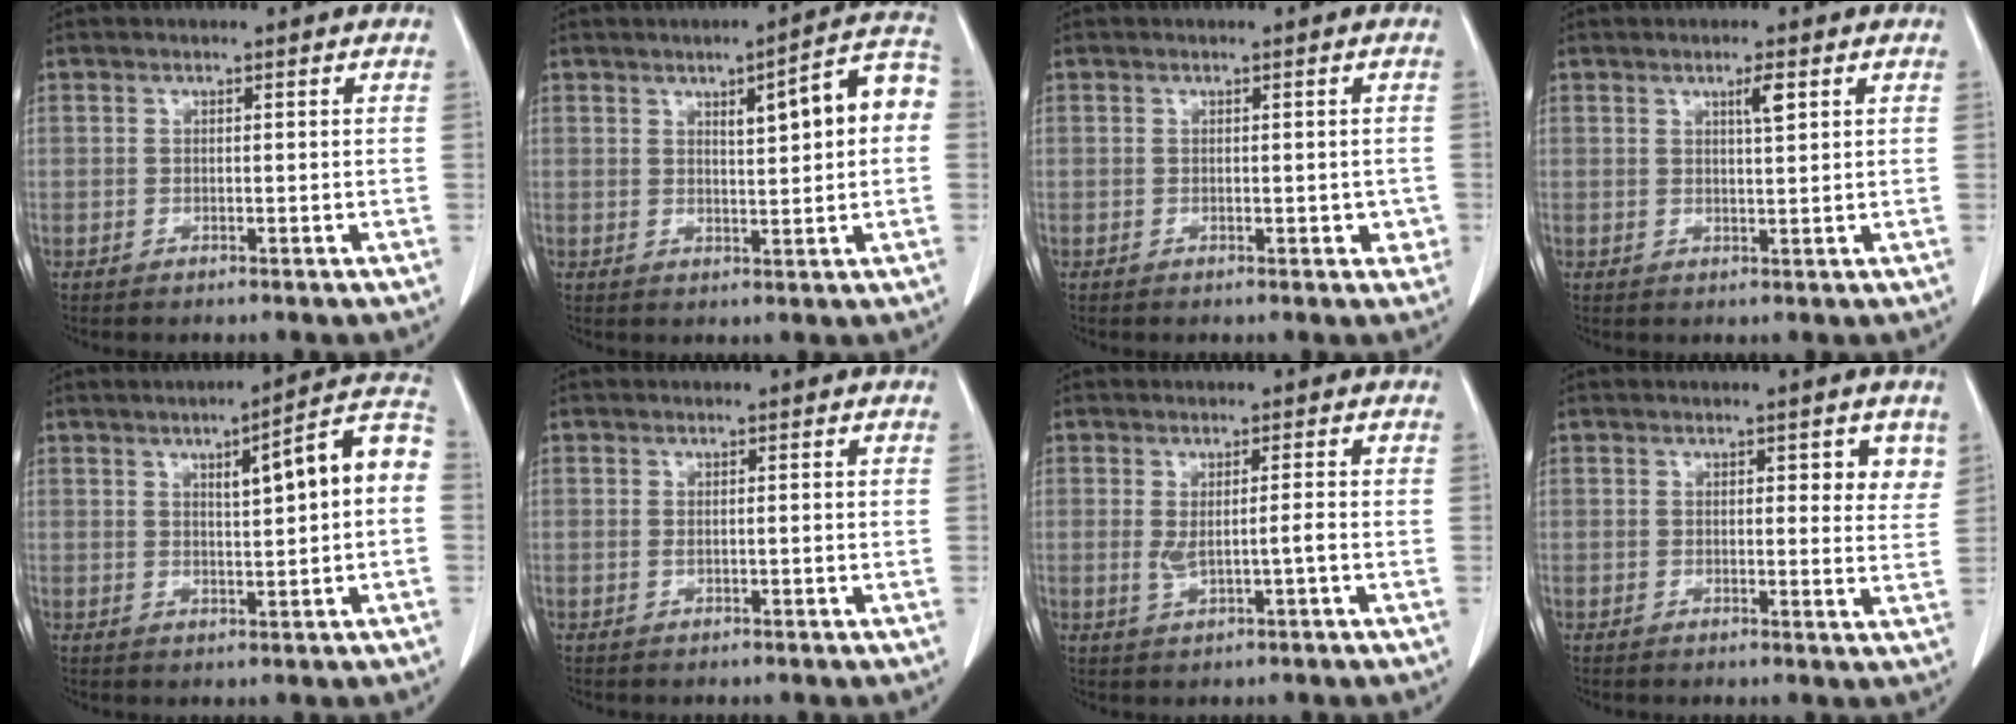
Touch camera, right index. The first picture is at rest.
{"total": 8.9, "force": [1.7, 1.4, 8.7], "torque": [-0.115, 0.024, 0.021]}
{"total": 2.0, "force": [-0.4, 1.1, 1.7], "torque": [-0.010, 0.004, -0.001]}
{"total": 2.4, "force": [1.1, 0.1, 2.1], "torque": [-0.039, -0.002, 0.019]}
{"total": 9.6, "force": [1.4, 0.9, 9.4], "torque": [-0.126, 0.025, 0.017]}
{"total": 0.7, "force": [-0.1, 0.1, 0.7], "torque": [-0.011, 0.002, 0.003]}
{"total": 2.9, "force": [-0.3, 0.0, 2.8], "torque": [-0.051, 0.002, 0.001]}
{"total": 3.8, "force": [1.9, 1.7, 2.8], "torque": [-0.020, -0.007, 0.016]}